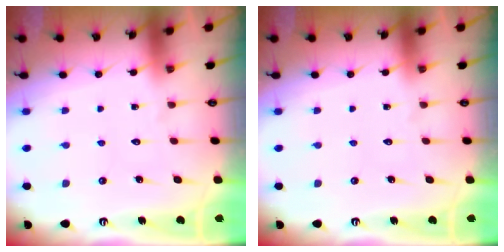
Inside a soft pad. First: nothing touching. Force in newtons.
{"total": 0.0}